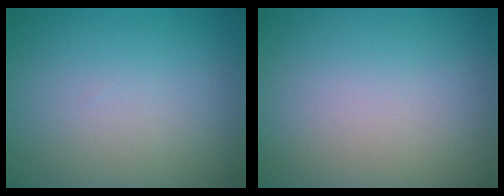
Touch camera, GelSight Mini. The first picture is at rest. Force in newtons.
{"total": 0.0}